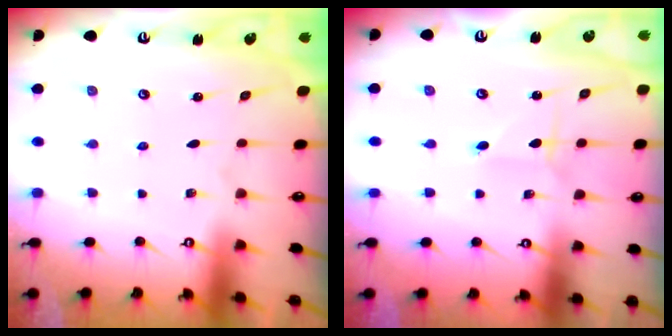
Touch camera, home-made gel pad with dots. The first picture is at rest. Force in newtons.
{"total": 1.8, "press": 1.7, "slide": 0.2}